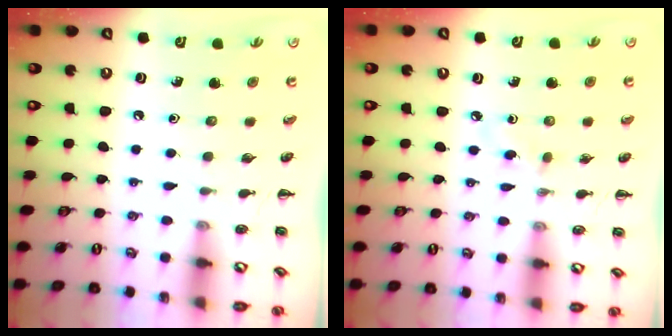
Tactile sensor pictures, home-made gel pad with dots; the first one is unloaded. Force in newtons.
{"total": 3.1, "press": 2.8, "slide": 1.2}